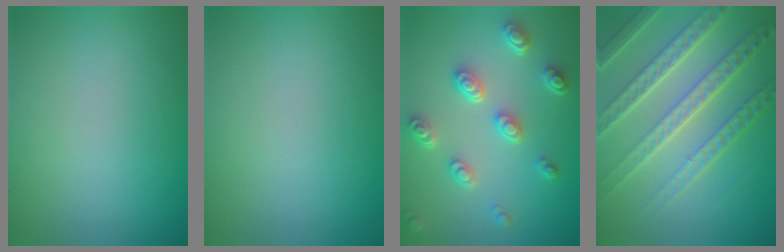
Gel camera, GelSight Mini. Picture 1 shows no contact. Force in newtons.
{"total": 0.0}
{"total": 4.5, "press": 3.5, "slide": 2.9}
{"total": 7.8, "press": 5.4, "slide": 5.6}